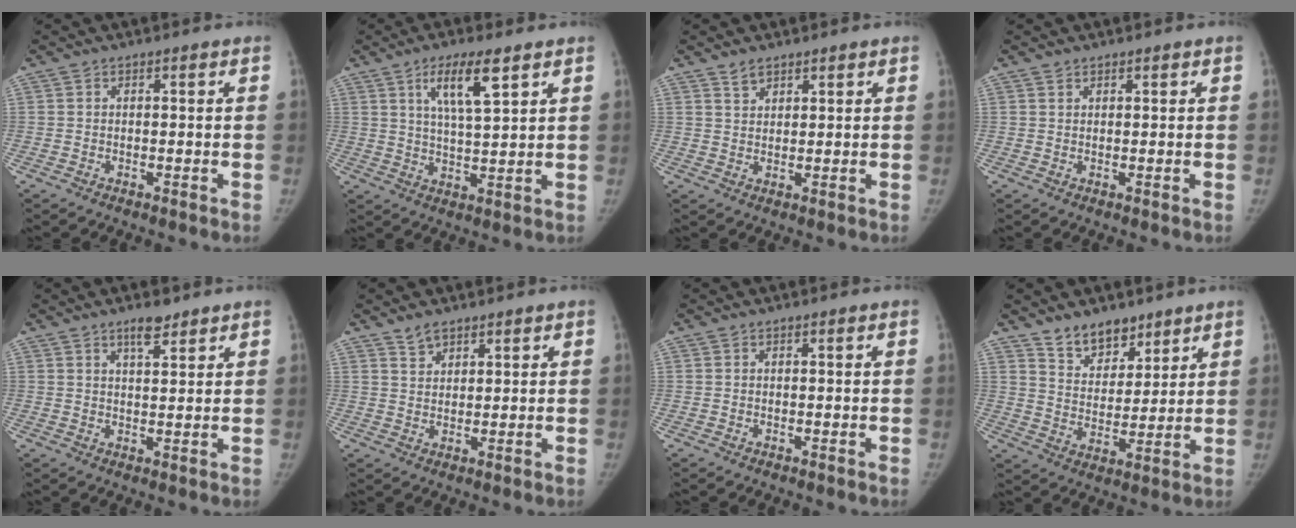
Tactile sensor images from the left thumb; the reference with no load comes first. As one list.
[{"total": 8.6, "force": [4.5, 2.0, 7.0], "torque": [-0.122, -0.026, 0.085]}, {"total": 2.7, "force": [2.1, 1.5, 0.8], "torque": [-0.003, -0.013, 0.039]}, {"total": 0.9, "force": [0.7, 0.5, 0.1], "torque": [0.007, -0.005, 0.010]}, {"total": 3.9, "force": [2.9, 1.2, 2.3], "torque": [-0.029, -0.020, 0.047]}, {"total": 3.3, "force": [2.6, 1.8, 0.9], "torque": [-0.003, -0.016, 0.049]}, {"total": 0.0}, {"total": 9.2, "force": [7.1, 5.1, 3.0], "torque": [-0.014, -0.052, 0.129]}]